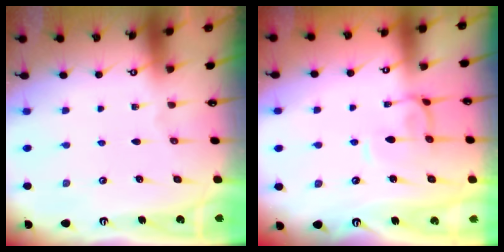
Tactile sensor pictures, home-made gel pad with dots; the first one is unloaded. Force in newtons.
{"total": 1.4, "press": 1.3, "slide": 0.4}